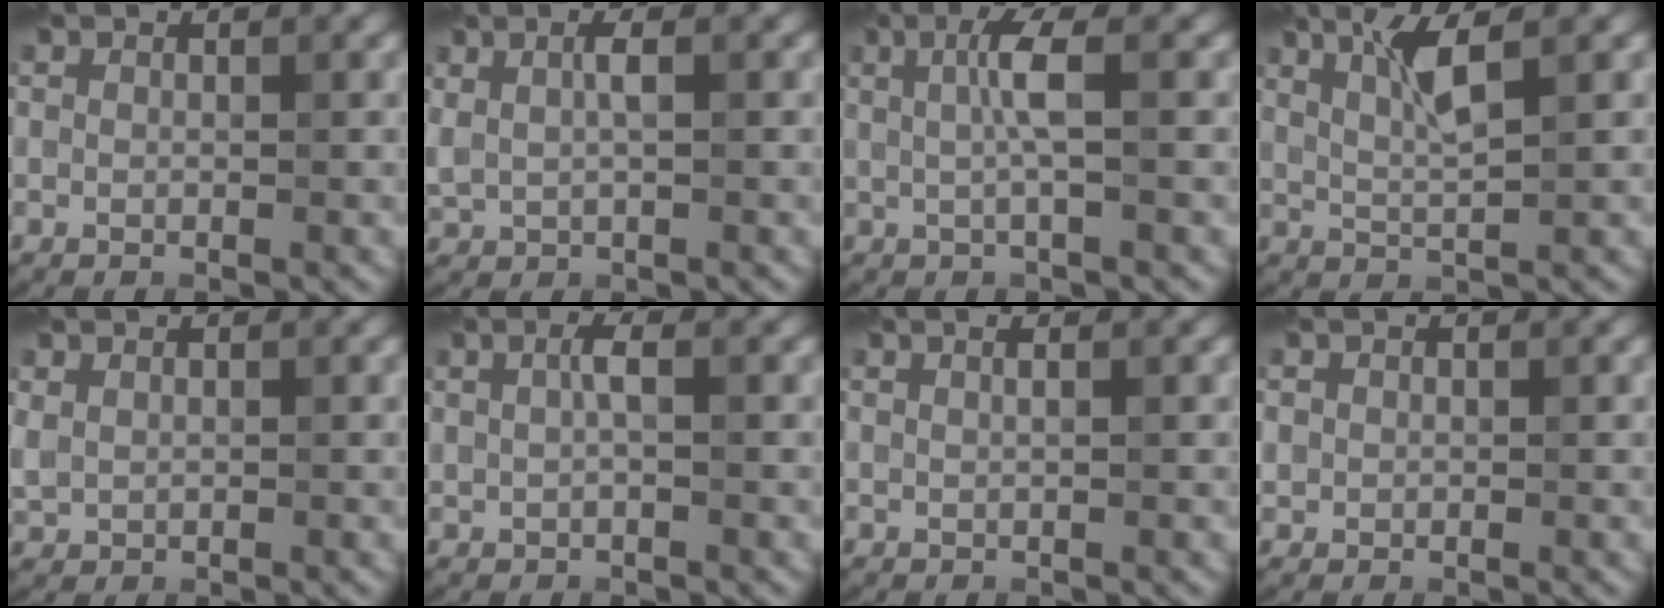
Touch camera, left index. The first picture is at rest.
{"total": 1.8, "force": [0.6, 0.5, 1.6], "torque": [-0.036, -0.001, 0.015]}
{"total": 3.0, "force": [0.4, 0.3, 3.0], "torque": [-0.059, 0.003, 0.005]}
{"total": 3.6, "force": [1.7, 0.4, 3.1], "torque": [-0.060, 0.000, 0.035]}
{"total": 1.0, "force": [0.5, 0.7, 0.5], "torque": [-0.013, 0.000, 0.016]}
{"total": 1.3, "force": [0.2, 0.2, 1.2], "torque": [-0.027, 0.003, 0.003]}
{"total": 1.4, "force": [0.7, 0.6, 1.1], "torque": [0.001, -0.002, -0.002]}
{"total": 0.7, "force": [0.2, 0.6, 0.0], "torque": [0.006, -0.002, 0.005]}